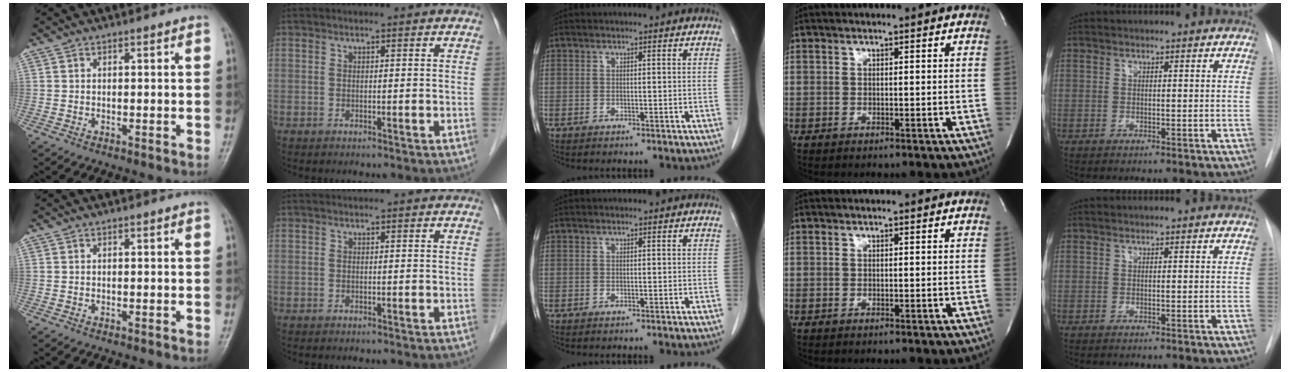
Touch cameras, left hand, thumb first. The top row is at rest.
{}